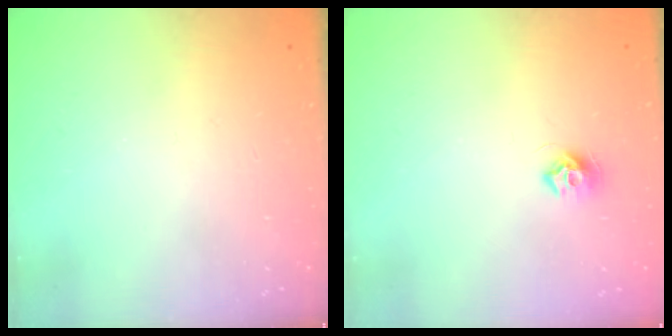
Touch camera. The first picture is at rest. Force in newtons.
{"total": 7.6, "press": 7.5, "slide": 0.5}